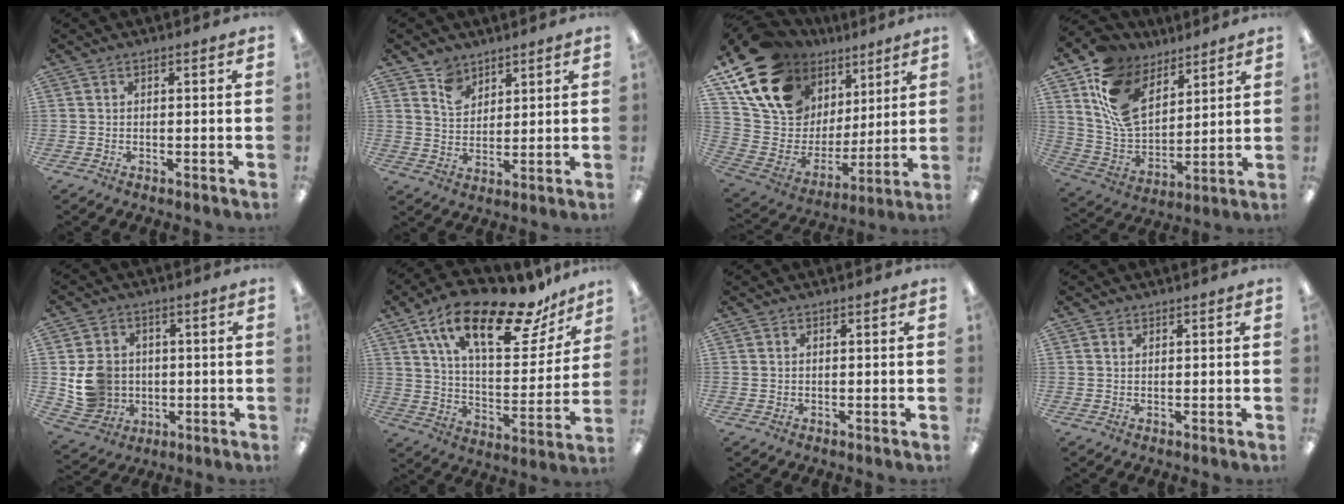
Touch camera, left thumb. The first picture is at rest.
{"total": 6.4, "force": [4.8, 4.0, 1.5], "torque": [-0.032, -0.015, 0.089]}
{"total": 19.6, "force": [12.9, 12.1, 8.3], "torque": [-0.183, -0.075, 0.248]}
{"total": 17.4, "force": [8.8, 11.5, 9.7], "torque": [-0.203, -0.029, 0.173]}
{"total": 9.6, "force": [0.1, 9.1, 3.2], "torque": [-0.059, 0.007, 0.015]}
{"total": 23.1, "force": [15.2, 8.7, 15.0], "torque": [-0.246, -0.081, 0.255]}
{"total": 0.6, "force": [0.2, 0.5, 0.0], "torque": [0.000, 0.003, 0.004]}
{"total": 0.9, "force": [0.7, 0.5, 0.2], "torque": [-0.006, 0.000, 0.014]}